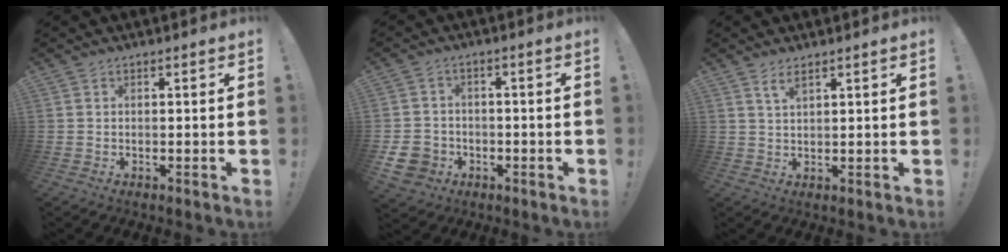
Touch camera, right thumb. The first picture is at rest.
{"total": 7.9, "force": [-3.4, 6.7, 2.6], "torque": [-0.057, 0.021, -0.060]}
{"total": 3.0, "force": [2.0, 0.7, 2.1], "torque": [-0.037, -0.009, 0.034]}